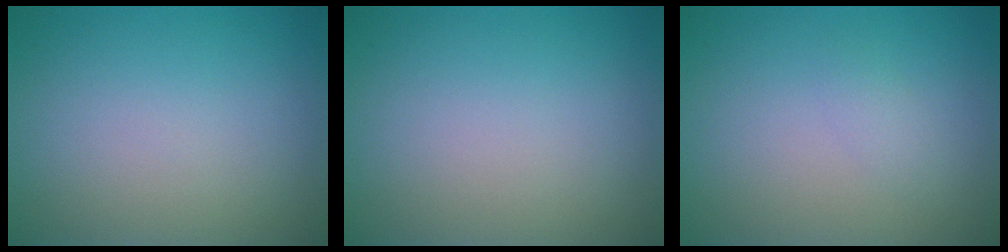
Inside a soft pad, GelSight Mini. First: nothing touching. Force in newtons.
{"total": 0.0}
{"total": 0.9, "press": 0.9, "slide": 0.1}